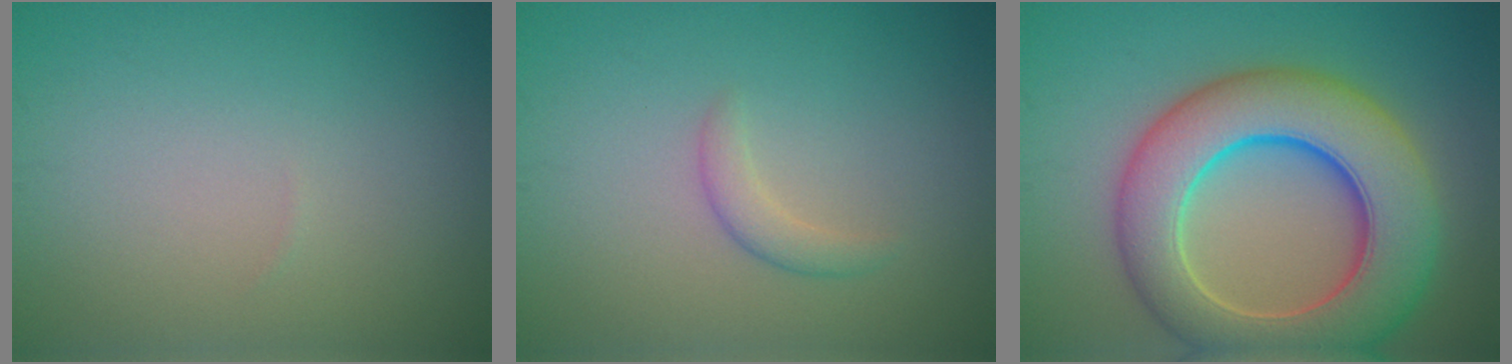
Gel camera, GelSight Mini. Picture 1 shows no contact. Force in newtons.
{"total": 1.5, "press": 1.5, "slide": 0.0}
{"total": 11.4, "press": 11.4, "slide": 0.3}